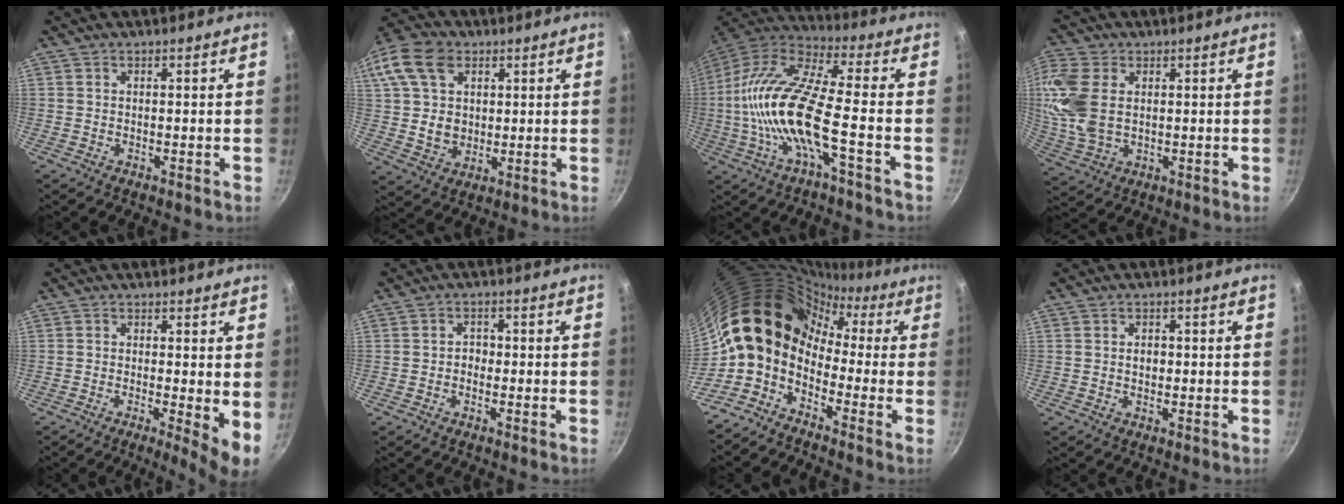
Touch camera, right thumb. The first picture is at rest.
{"total": 18.4, "force": [6.3, 13.9, 10.3], "torque": [-0.208, 0.014, 0.114]}
{"total": 18.4, "force": [-3.8, 5.1, 17.2], "torque": [-0.341, 0.040, -0.089]}
{"total": 11.1, "force": [2.0, 7.3, 8.1], "torque": [-0.177, -0.005, 0.045]}
{"total": 6.0, "force": [-0.4, 1.1, 5.9], "torque": [-0.083, -0.017, -0.006]}
{"total": 2.2, "force": [-0.5, 1.9, 1.1], "torque": [-0.006, 0.009, -0.011]}
{"total": 14.9, "force": [-1.3, 11.4, 9.4], "torque": [-0.140, 0.057, -0.052]}
{"total": 2.0, "force": [0.0, 1.6, 1.2], "torque": [-0.012, 0.004, -0.001]}